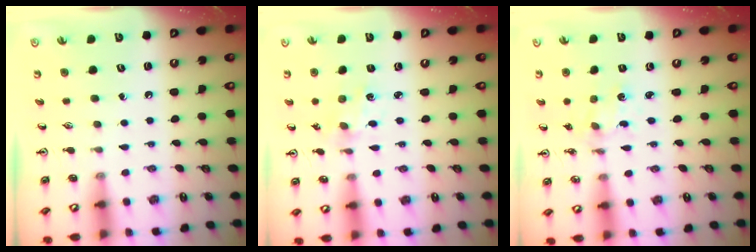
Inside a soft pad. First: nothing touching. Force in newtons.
{"total": 1.0, "press": 1.0, "slide": 0.2}
{"total": 1.0, "press": 1.0, "slide": 0.2}